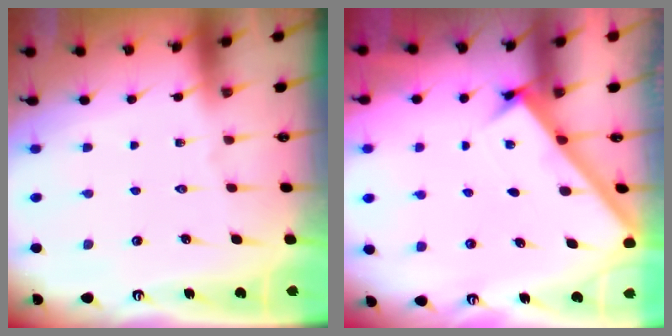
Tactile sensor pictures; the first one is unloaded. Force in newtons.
{"total": 2.8, "press": 2.7, "slide": 0.3}